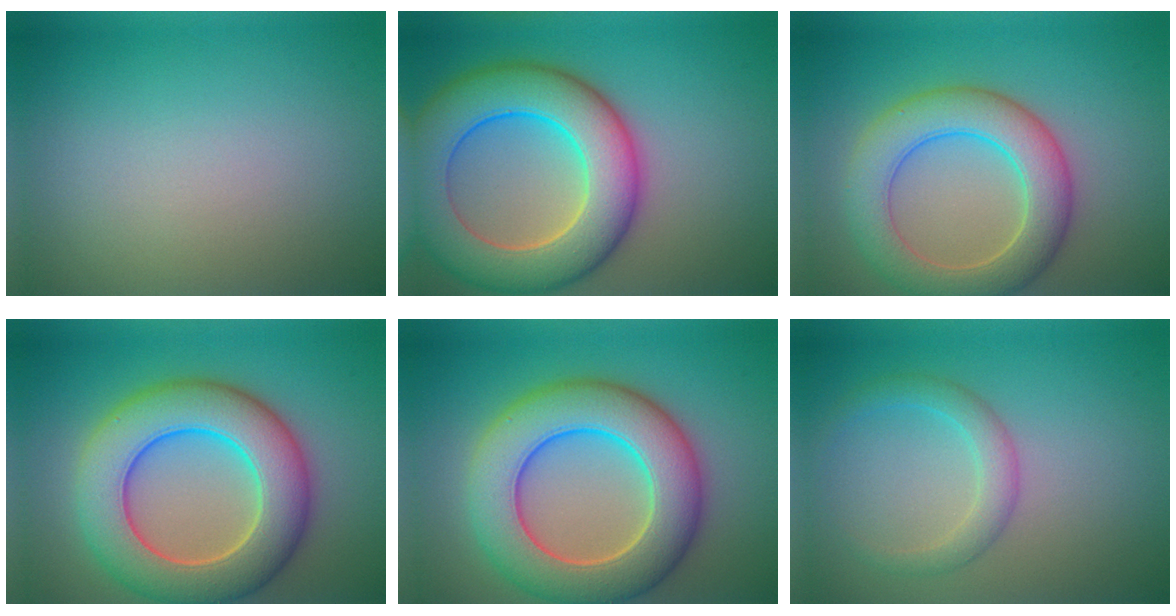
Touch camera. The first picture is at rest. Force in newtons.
{"total": 11.1, "press": 11.1, "slide": 0.4}
{"total": 6.9, "press": 6.9, "slide": 0.5}
{"total": 10.5, "press": 10.5, "slide": 0.6}
{"total": 10.5, "press": 10.5, "slide": 0.6}
{"total": 2.4, "press": 2.4, "slide": 0.1}